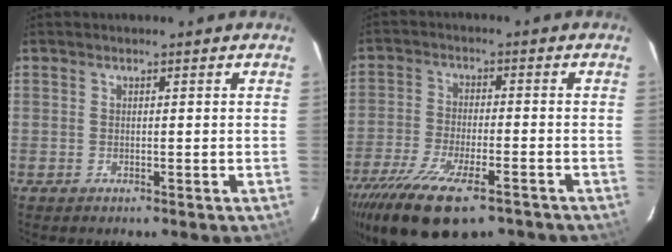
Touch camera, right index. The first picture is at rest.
{"total": 17.4, "force": [-12.0, 6.0, 11.0], "torque": [-0.229, -0.051, -0.205]}